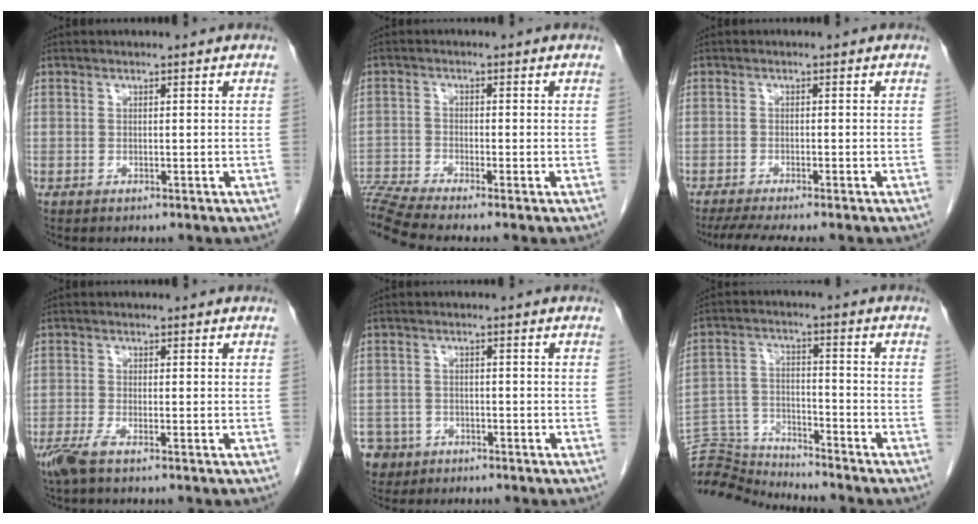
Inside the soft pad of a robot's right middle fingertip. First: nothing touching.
{"total": 7.0, "force": [-6.3, -1.7, 2.6], "torque": [-0.058, -0.008, -0.118]}
{"total": 6.0, "force": [-5.0, -0.3, 3.3], "torque": [-0.047, -0.016, -0.081]}
{"total": 2.6, "force": [-1.7, 0.4, 1.9], "torque": [-0.044, -0.007, -0.036]}
{"total": 6.4, "force": [-4.1, 4.9, 0.7], "torque": [-0.026, 0.002, -0.069]}
{"total": 10.8, "force": [-10.8, -0.3, -0.1], "torque": [-0.001, 0.021, -0.201]}